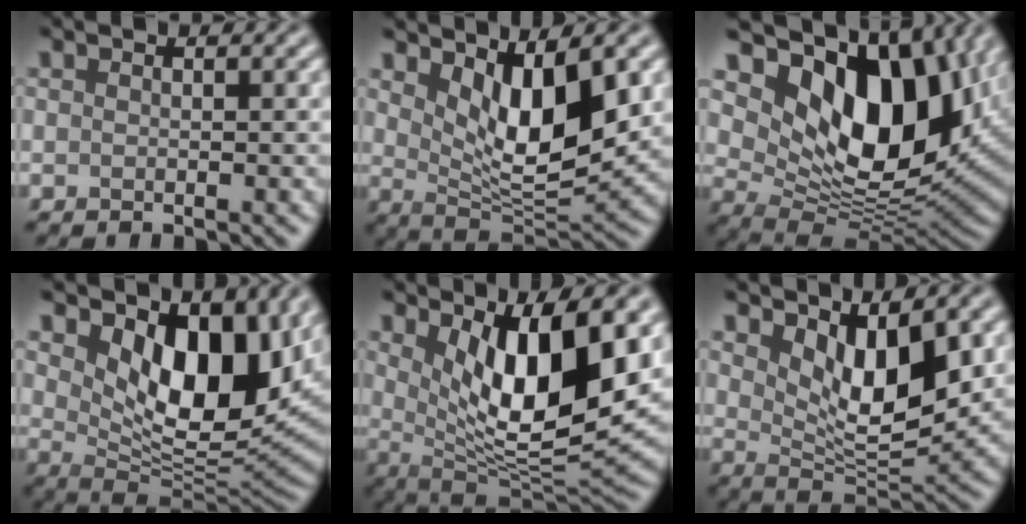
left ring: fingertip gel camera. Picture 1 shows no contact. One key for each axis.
{"total": 7.4, "fx": 2.4, "fy": 3.0, "fz": 6.4, "tx": -0.107, "ty": -0.021, "tz": 0.047}
{"total": 14.9, "fx": 6.0, "fy": 8.5, "fz": 10.6, "tx": -0.157, "ty": -0.006, "tz": 0.108}
{"total": 9.9, "fx": 3.5, "fy": 5.1, "fz": 7.7, "tx": -0.122, "ty": -0.024, "tz": 0.059}
{"total": 10.7, "fx": 3.0, "fy": 3.5, "fz": 9.7, "tx": -0.153, "ty": -0.019, "tz": 0.055}
{"total": 6.7, "fx": 2.5, "fy": 2.9, "fz": 5.5, "tx": -0.093, "ty": -0.020, "tz": 0.048}